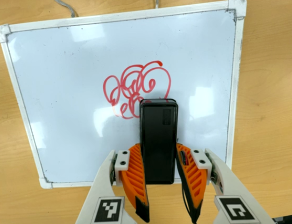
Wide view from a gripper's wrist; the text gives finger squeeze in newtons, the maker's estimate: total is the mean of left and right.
{"total": 4.8, "left": 3.2, "right": 6.4}